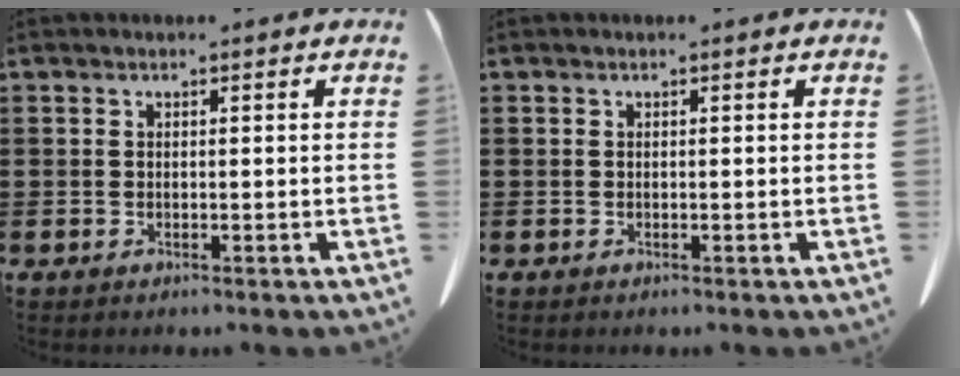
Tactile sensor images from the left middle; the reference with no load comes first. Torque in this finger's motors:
{"motor_torque": [-0.07, 0.07, 0.00, 0.00]}